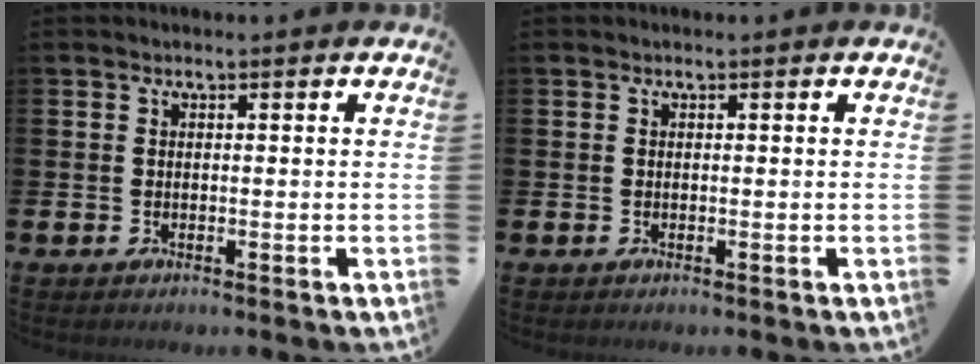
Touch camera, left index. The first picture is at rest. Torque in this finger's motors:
{"motor_torque": [0.00, 0.00, 0.00, 0.00]}